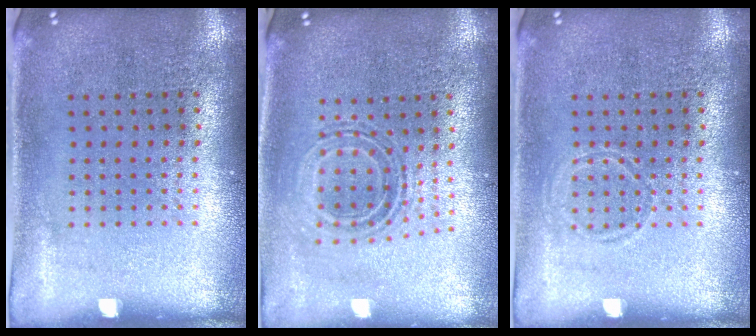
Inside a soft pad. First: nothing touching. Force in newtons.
{"total": 0.7, "press": 0.7, "slide": 0.2}
{"total": 0.8, "press": 0.8, "slide": 0.1}